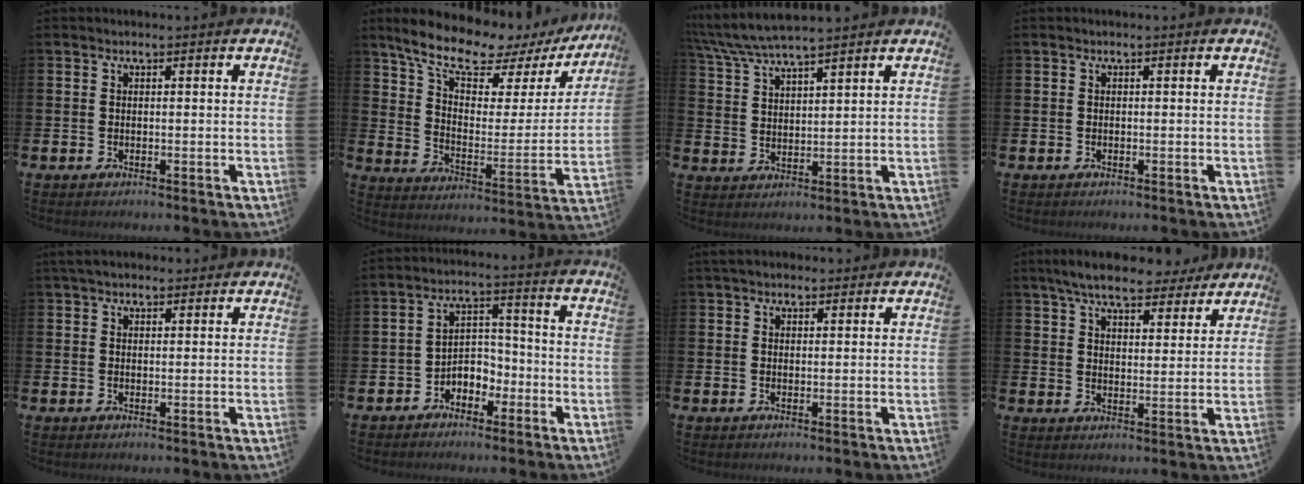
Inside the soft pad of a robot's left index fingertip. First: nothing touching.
{"total": 11.1, "force": [9.5, 3.0, 4.8], "torque": [-0.124, -0.060, 0.161]}
{"total": 5.6, "force": [5.3, 0.3, 1.9], "torque": [-0.060, -0.023, 0.094]}
{"total": 0.0}
{"total": 2.7, "force": [2.3, 1.1, 1.0], "torque": [-0.012, -0.002, 0.039]}
{"total": 3.4, "force": [-2.3, 2.3, 1.0], "torque": [-0.031, 0.007, -0.053]}
{"total": 2.2, "force": [1.9, 1.0, 0.6], "torque": [0.005, -0.003, 0.031]}
{"total": 7.5, "force": [6.9, 1.7, 2.4], "torque": [-0.061, -0.031, 0.122]}